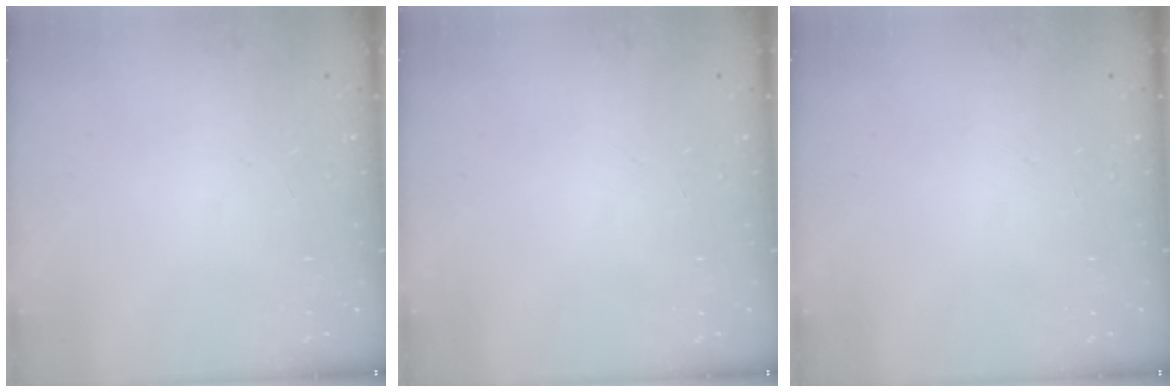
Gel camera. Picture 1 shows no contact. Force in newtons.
{"total": 0.0}
{"total": 0.0}